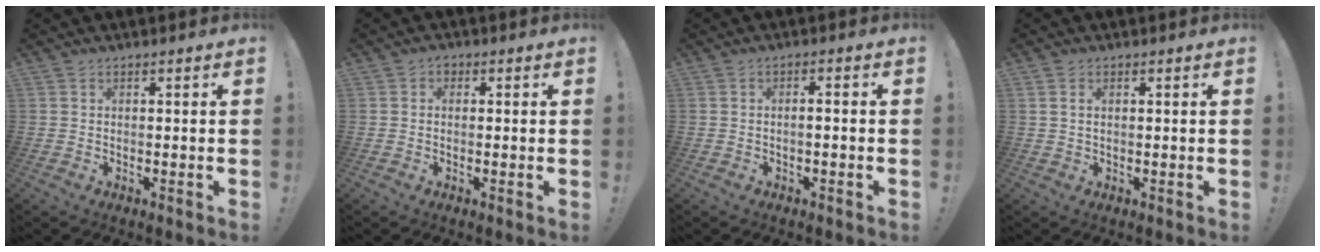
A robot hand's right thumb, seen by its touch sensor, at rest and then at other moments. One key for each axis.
{"total": 1.3, "fx": -0.1, "fy": 1.1, "fz": 0.6, "tx": -0.004, "ty": 0.002, "tz": -0.005}
{"total": 1.7, "fx": -1.1, "fy": -0.1, "fz": 1.3, "tx": -0.022, "ty": 0.003, "tz": -0.021}
{"total": 1.6, "fx": 0.7, "fy": 0.9, "fz": 1.2, "tx": -0.020, "ty": 0.001, "tz": 0.012}